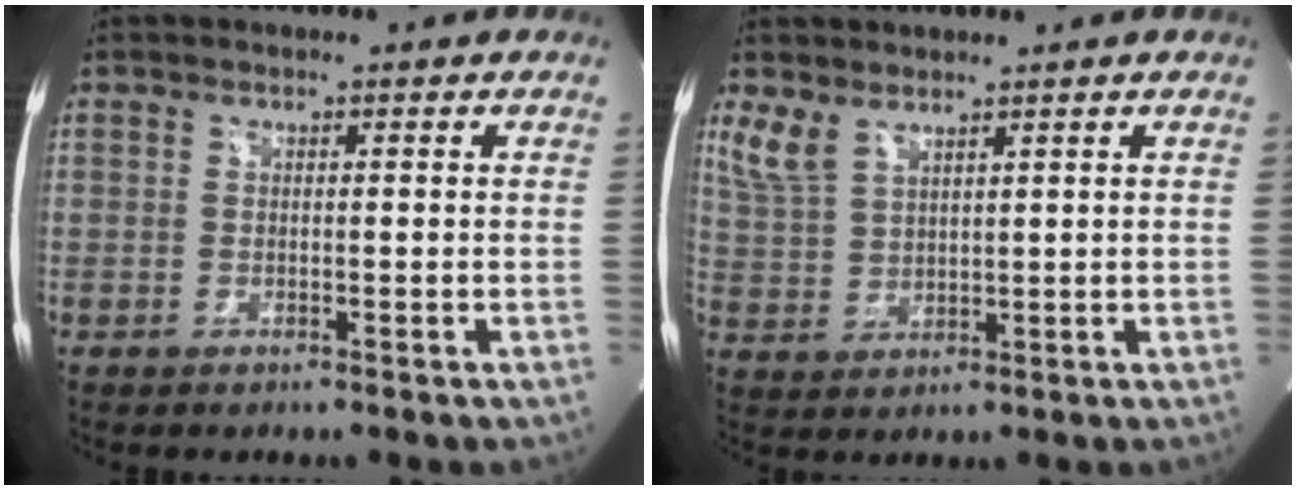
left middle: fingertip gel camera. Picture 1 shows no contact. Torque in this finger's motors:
{"motor_torque": [0.57, -0.66, 0.41, 0.09]}